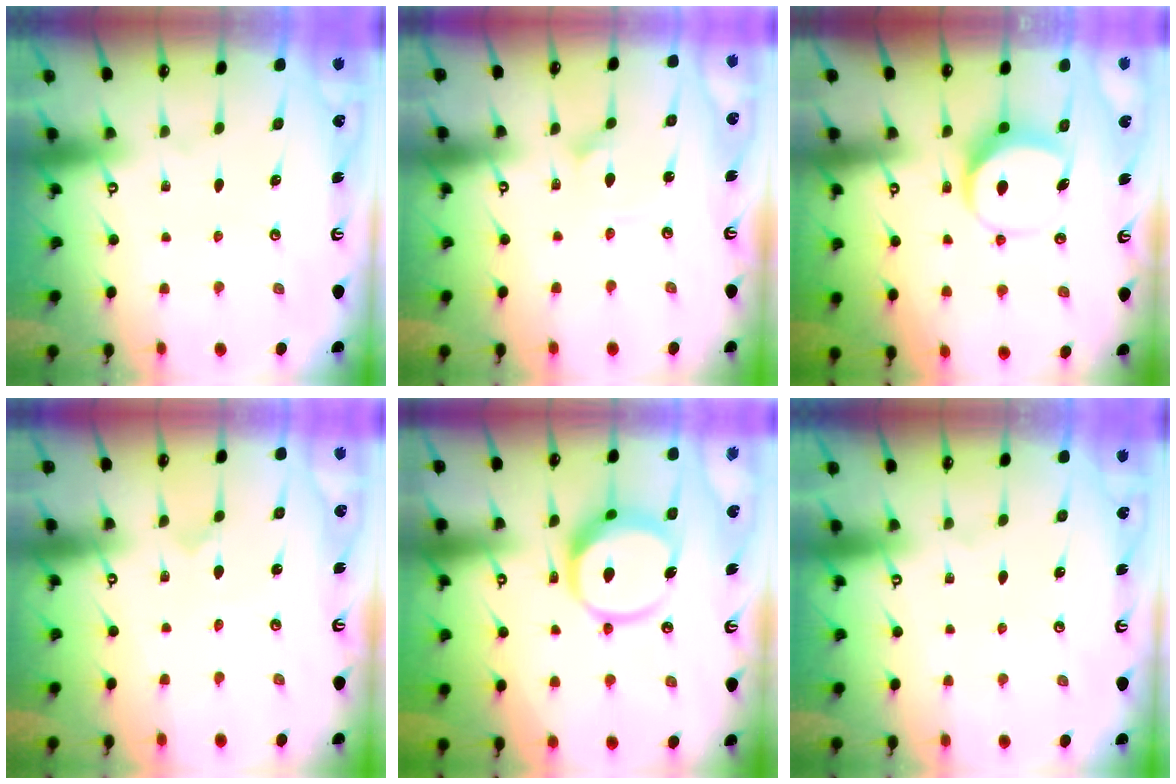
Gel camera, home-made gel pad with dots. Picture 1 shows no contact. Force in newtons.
{"total": 2.7, "press": 2.7, "slide": 0.2}
{"total": 7.4, "press": 7.4, "slide": 0.5}
{"total": 0.0}
{"total": 11.8, "press": 11.7, "slide": 1.5}
{"total": 0.0}